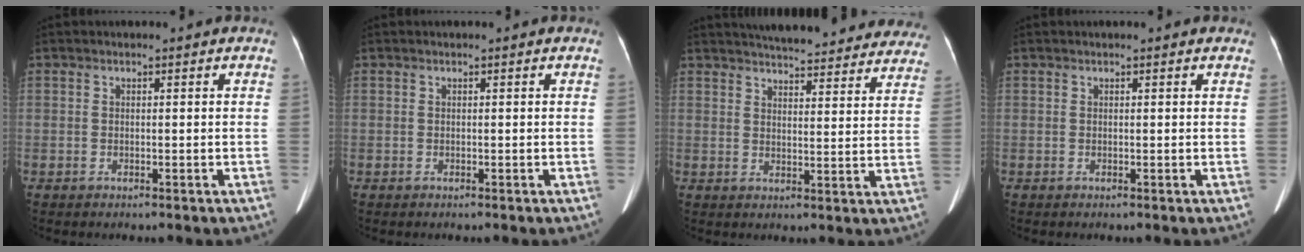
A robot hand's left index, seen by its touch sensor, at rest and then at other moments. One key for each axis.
{"total": 0.0}
{"total": 25.4, "fx": 23.2, "fy": 5.1, "fz": 9.2, "tx": -0.133, "ty": -0.029, "tz": 0.271}
{"total": 2.1, "fx": 1.7, "fy": 0.5, "fz": 1.0, "tx": -0.012, "ty": 0.020, "tz": 0.015}